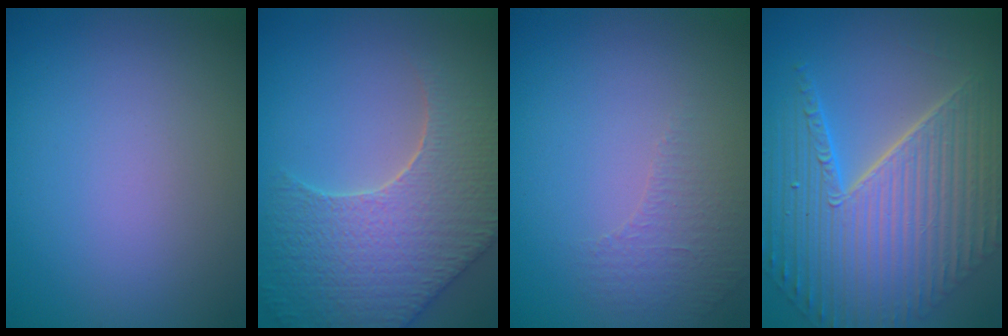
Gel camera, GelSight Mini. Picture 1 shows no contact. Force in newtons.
{"total": 8.3, "press": 6.4, "slide": 5.2}
{"total": 1.1, "press": 0.7, "slide": 0.8}
{"total": 10.5, "press": 7.2, "slide": 7.6}